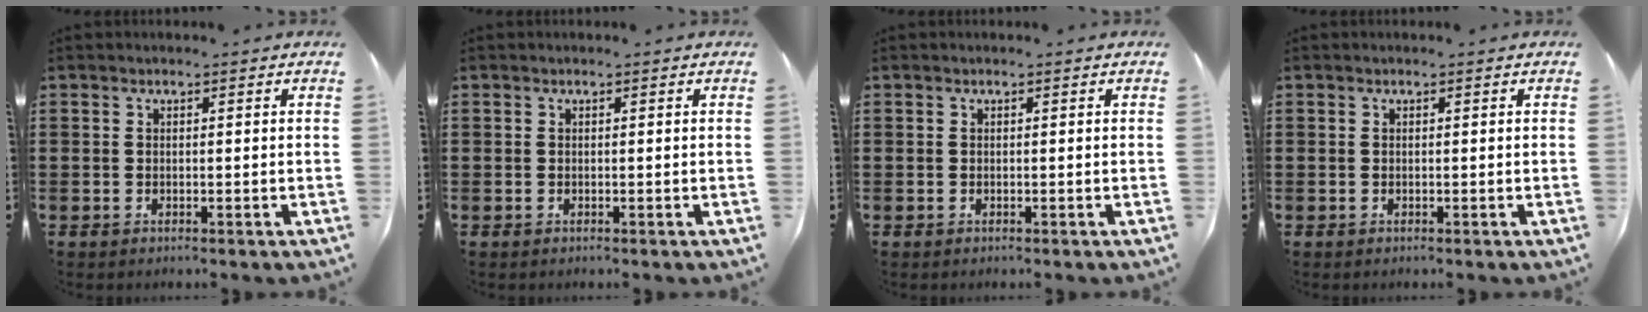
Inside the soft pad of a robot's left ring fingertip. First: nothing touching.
{"total": 0.0}
{"total": 0.0}
{"total": 0.0}